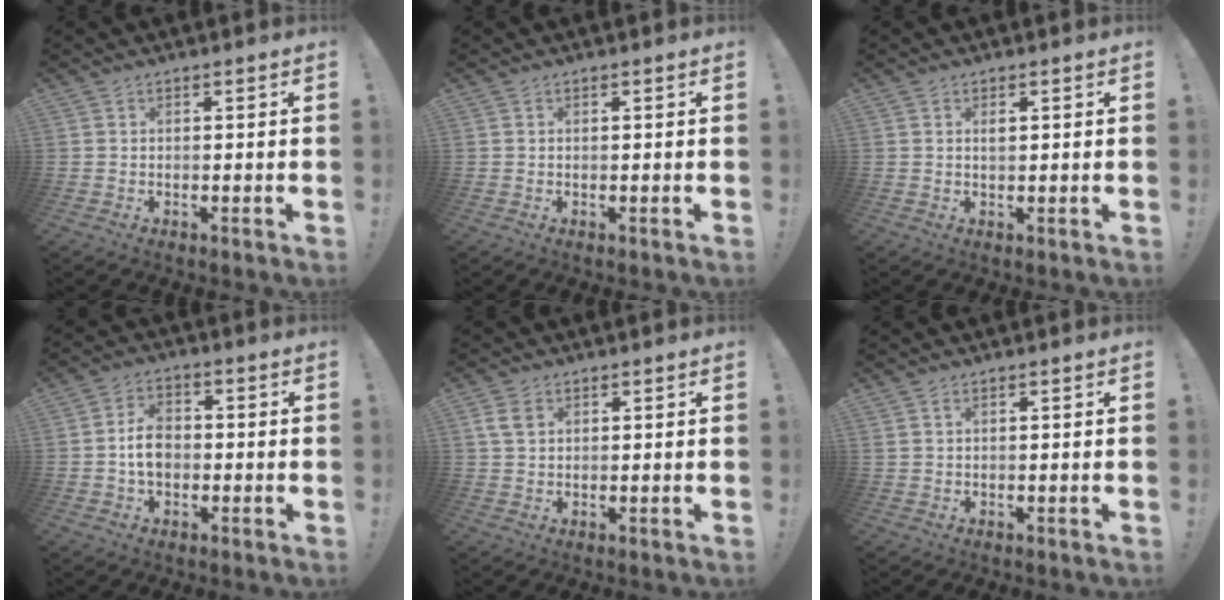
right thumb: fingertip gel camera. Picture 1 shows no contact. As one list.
[{"total": 0.0}, {"total": 1.3, "force": [0.3, 0.7, 1.0], "torque": [-0.018, 0.002, 0.005]}, {"total": 7.5, "force": [-1.2, 5.6, 4.8], "torque": [-0.078, 0.013, -0.023]}, {"total": 4.3, "force": [1.7, 2.7, 3.0], "torque": [-0.043, 0.001, 0.033]}, {"total": 0.9, "force": [0.4, 0.5, 0.7], "torque": [-0.018, 0.005, 0.008]}]